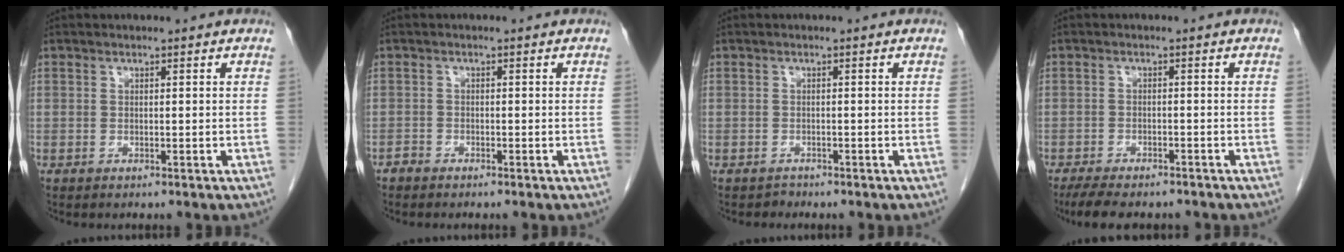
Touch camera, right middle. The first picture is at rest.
{"total": 0.9, "force": [-0.8, 0.3, 0.1], "torque": [-0.002, 0.002, -0.018]}
{"total": 0.8, "force": [-0.7, 0.2, -0.2], "torque": [-0.001, -0.003, -0.015]}
{"total": 9.2, "force": [-7.8, 2.6, 4.2], "torque": [-0.064, -0.008, -0.114]}